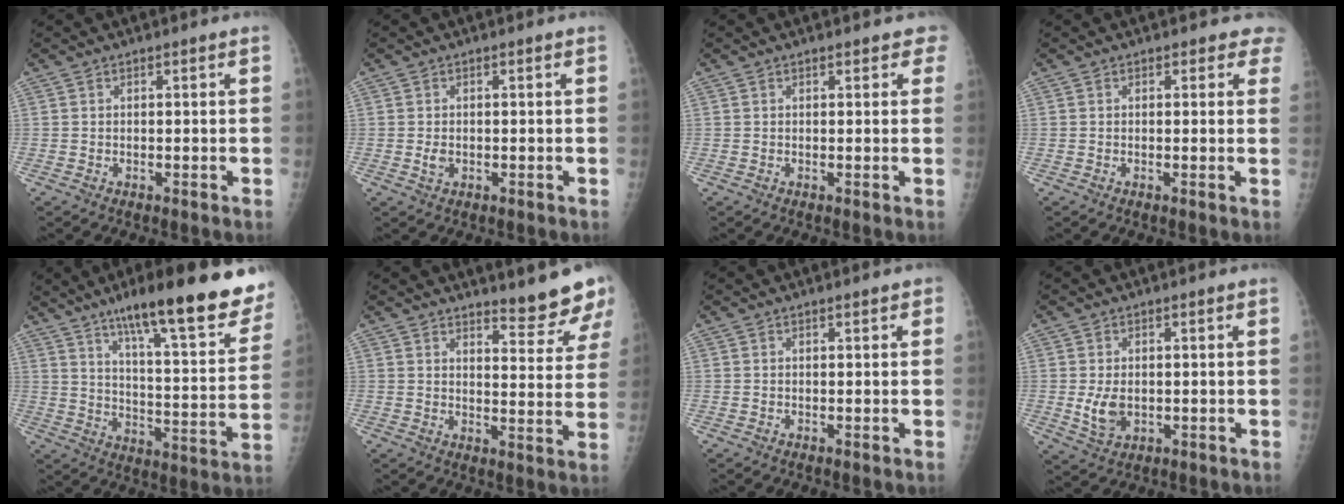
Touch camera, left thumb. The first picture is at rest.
{"total": 1.5, "force": [-0.2, 1.0, 1.0], "torque": [-0.017, -0.001, -0.001]}
{"total": 2.5, "force": [1.9, 1.2, 1.1], "torque": [0.017, 0.000, 0.013]}
{"total": 2.8, "force": [2.3, 1.6, 0.5], "torque": [0.027, -0.009, 0.005]}
{"total": 25.9, "force": [17.4, 5.1, 18.5], "torque": [-0.238, -0.055, 0.253]}
{"total": 8.6, "force": [7.7, 1.2, 3.6], "torque": [-0.024, -0.066, 0.097]}
{"total": 0.8, "force": [0.5, 0.3, 0.5], "torque": [-0.004, 0.000, 0.004]}
{"total": 4.5, "force": [-0.2, 3.1, 3.3], "torque": [-0.055, -0.009, 0.007]}